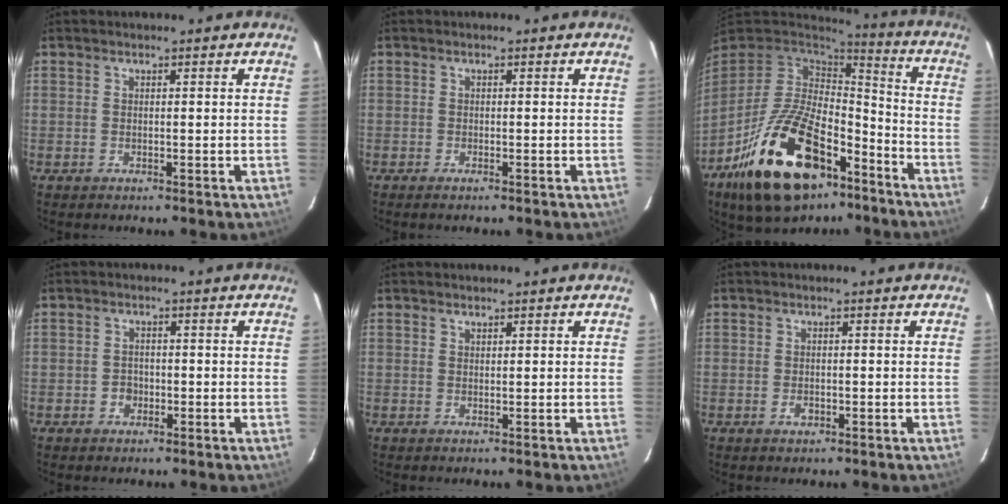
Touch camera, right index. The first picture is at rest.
{"total": 0.9, "force": [-0.8, 0.2, 0.4], "torque": [-0.010, -0.003, -0.016]}
{"total": 25.6, "force": [-14.3, 13.0, 16.8], "torque": [-0.332, -0.010, -0.225]}
{"total": 2.3, "force": [-0.9, 2.1, 0.5], "torque": [-0.010, 0.004, -0.013]}
{"total": 0.5, "force": [0.5, 0.2, 0.0], "torque": [0.000, 0.001, 0.010]}
{"total": 1.6, "force": [-0.7, 1.2, 0.9], "torque": [-0.016, 0.000, -0.011]}